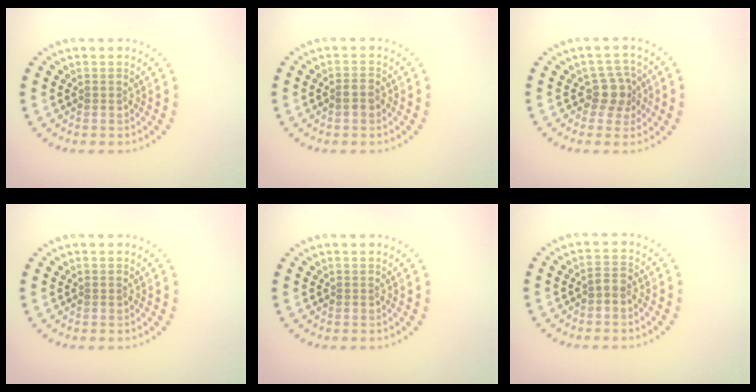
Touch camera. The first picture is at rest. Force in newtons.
{"total": 1.3, "press": 1.3, "slide": 0.4}
{"total": 2.5, "press": 2.0, "slide": 1.5}
{"total": 0.0}
{"total": 0.0}
{"total": 1.2, "press": 1.1, "slide": 0.4}